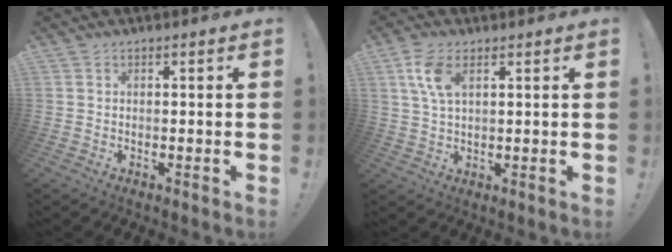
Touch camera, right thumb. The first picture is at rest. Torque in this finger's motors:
{"motor_torque": [0.14, 0.21, 0.67, -0.46, 0.16]}